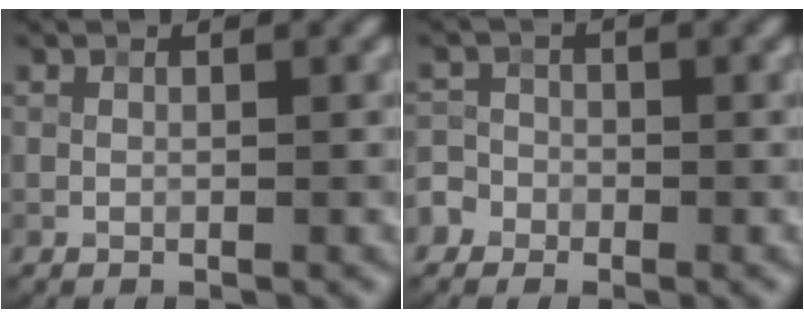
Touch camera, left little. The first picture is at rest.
{"total": 3.2, "force": [-1.9, 2.6, 0.4], "torque": [0.013, -0.001, -0.040]}